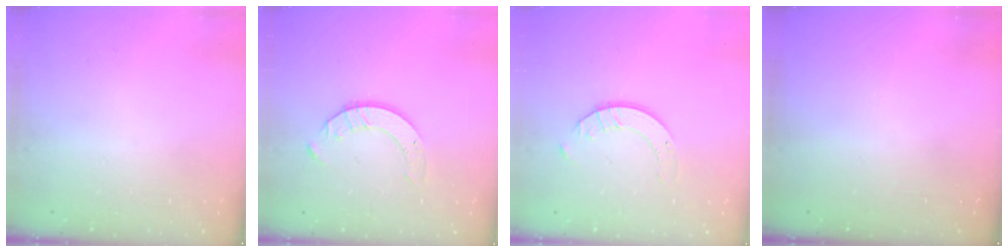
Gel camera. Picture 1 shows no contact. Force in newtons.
{"total": 4.2, "press": 4.2, "slide": 0.5}
{"total": 2.0, "press": 2.0, "slide": 0.2}
{"total": 0.0}